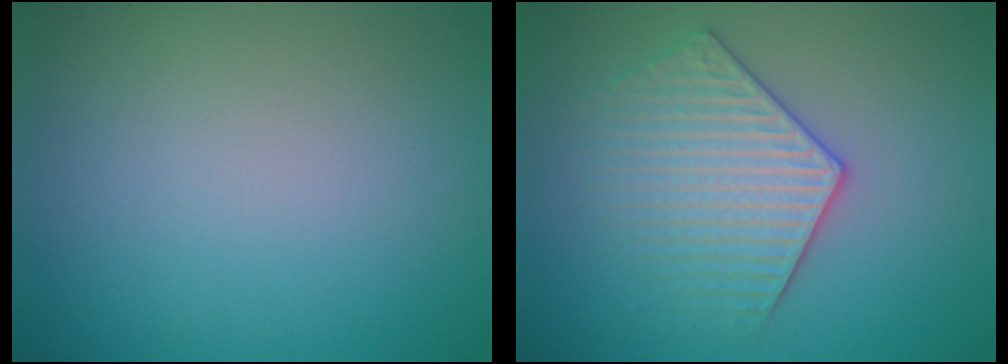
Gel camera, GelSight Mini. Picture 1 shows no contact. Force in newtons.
{"total": 3.5, "press": 3.4, "slide": 0.7}